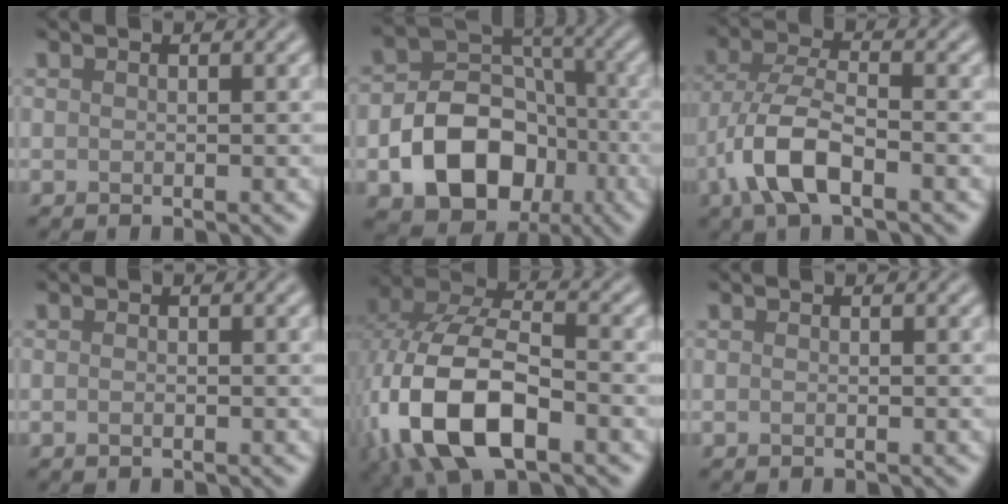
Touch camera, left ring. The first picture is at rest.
{"total": 9.5, "force": [-3.4, 6.9, 5.5], "torque": [-0.084, -0.003, -0.061]}
{"total": 6.5, "force": [-2.8, 2.7, 5.2], "torque": [-0.110, 0.001, -0.064]}
{"total": 0.6, "force": [-0.2, 0.3, 0.4], "torque": [-0.009, -0.001, -0.004]}
{"total": 13.1, "force": [-4.3, 6.7, 10.4], "torque": [-0.227, -0.006, -0.082]}
{"total": 0.0}